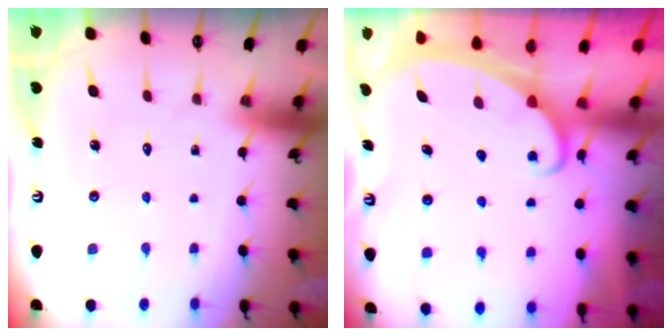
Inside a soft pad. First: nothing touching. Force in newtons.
{"total": 2.3, "press": 2.3, "slide": 0.3}